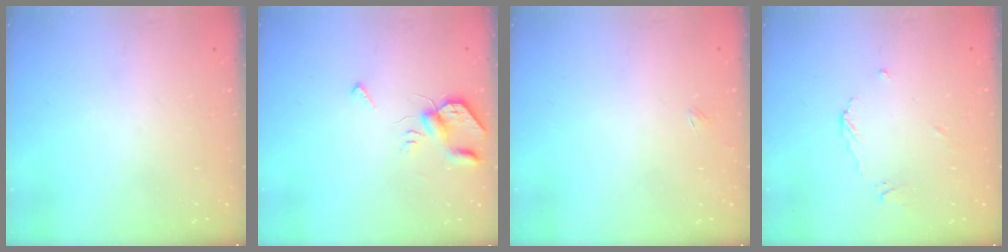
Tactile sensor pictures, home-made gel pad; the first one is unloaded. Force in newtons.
{"total": 5.7, "press": 5.7, "slide": 0.6}
{"total": 1.8, "press": 1.7, "slide": 0.3}
{"total": 4.2, "press": 4.2, "slide": 0.4}